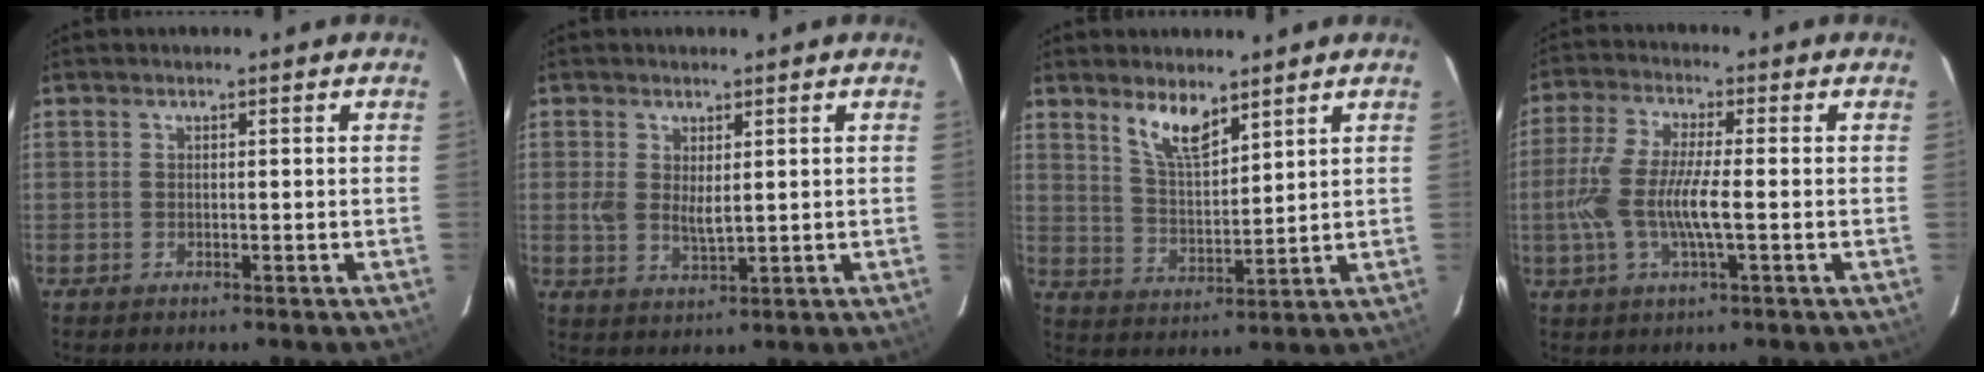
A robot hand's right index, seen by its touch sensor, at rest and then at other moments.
{"total": 4.2, "force": [0.8, 2.0, 3.6], "torque": [-0.064, -0.008, 0.018]}
{"total": 7.4, "force": [5.4, 2.3, 4.6], "torque": [-0.082, -0.001, 0.109]}
{"total": 10.4, "force": [-1.8, 1.9, 10.0], "torque": [-0.211, -0.004, -0.036]}